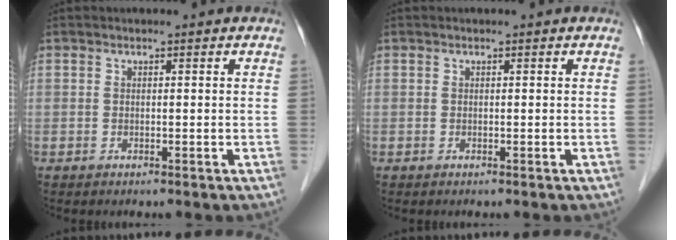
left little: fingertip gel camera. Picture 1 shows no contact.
{"total": 0.0}